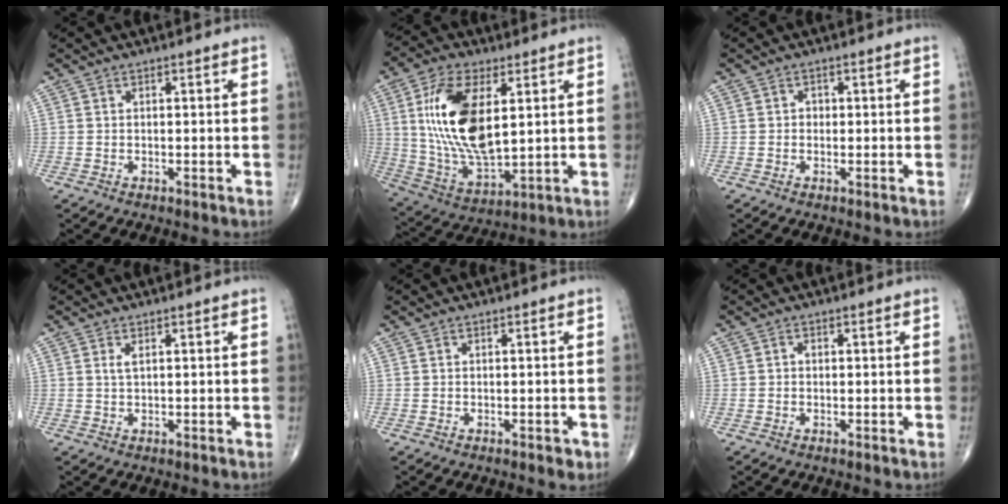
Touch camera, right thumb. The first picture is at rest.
{"total": 18.4, "force": [4.1, 8.8, 15.7], "torque": [-0.299, -0.019, 0.086]}
{"total": 1.1, "force": [0.0, 0.9, 0.5], "torque": [0.000, 0.003, -0.005]}
{"total": 1.1, "force": [0.5, 0.3, 0.9], "torque": [-0.019, 0.002, 0.010]}
{"total": 1.1, "force": [-0.5, 0.6, 0.8], "torque": [-0.007, -0.001, -0.006]}
{"total": 0.6, "force": [0.0, 0.5, 0.4], "torque": [-0.002, 0.001, -0.005]}